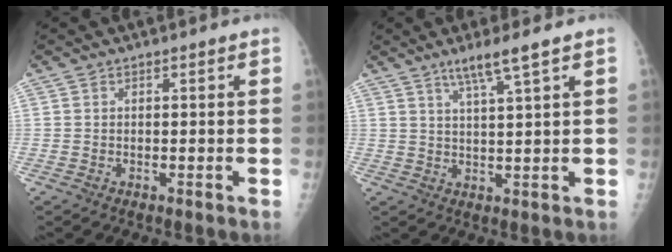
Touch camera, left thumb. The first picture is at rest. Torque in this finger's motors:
{"motor_torque": [0.27, -0.26, 0.43, -0.19, 0.08]}